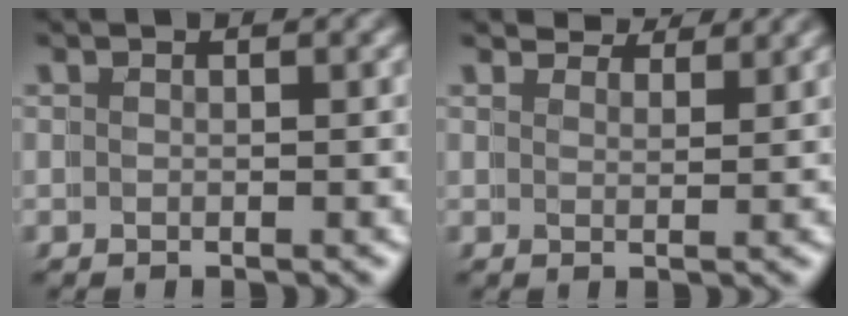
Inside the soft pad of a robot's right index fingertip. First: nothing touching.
{"total": 3.6, "force": [3.6, -0.6, 0.2], "torque": [0.009, 0.005, 0.056]}